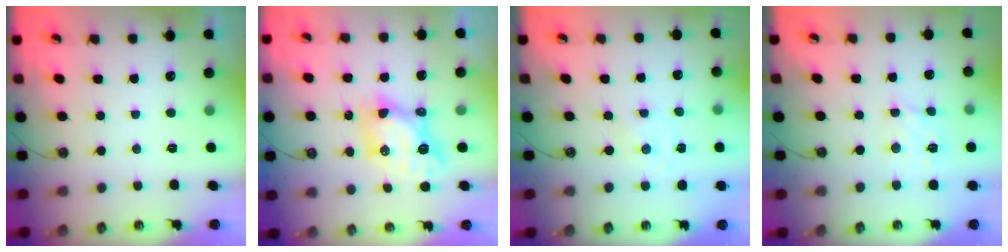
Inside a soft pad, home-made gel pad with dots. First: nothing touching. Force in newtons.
{"total": 8.8, "press": 8.8, "slide": 0.8}
{"total": 0.0}
{"total": 6.0, "press": 5.9, "slide": 1.1}